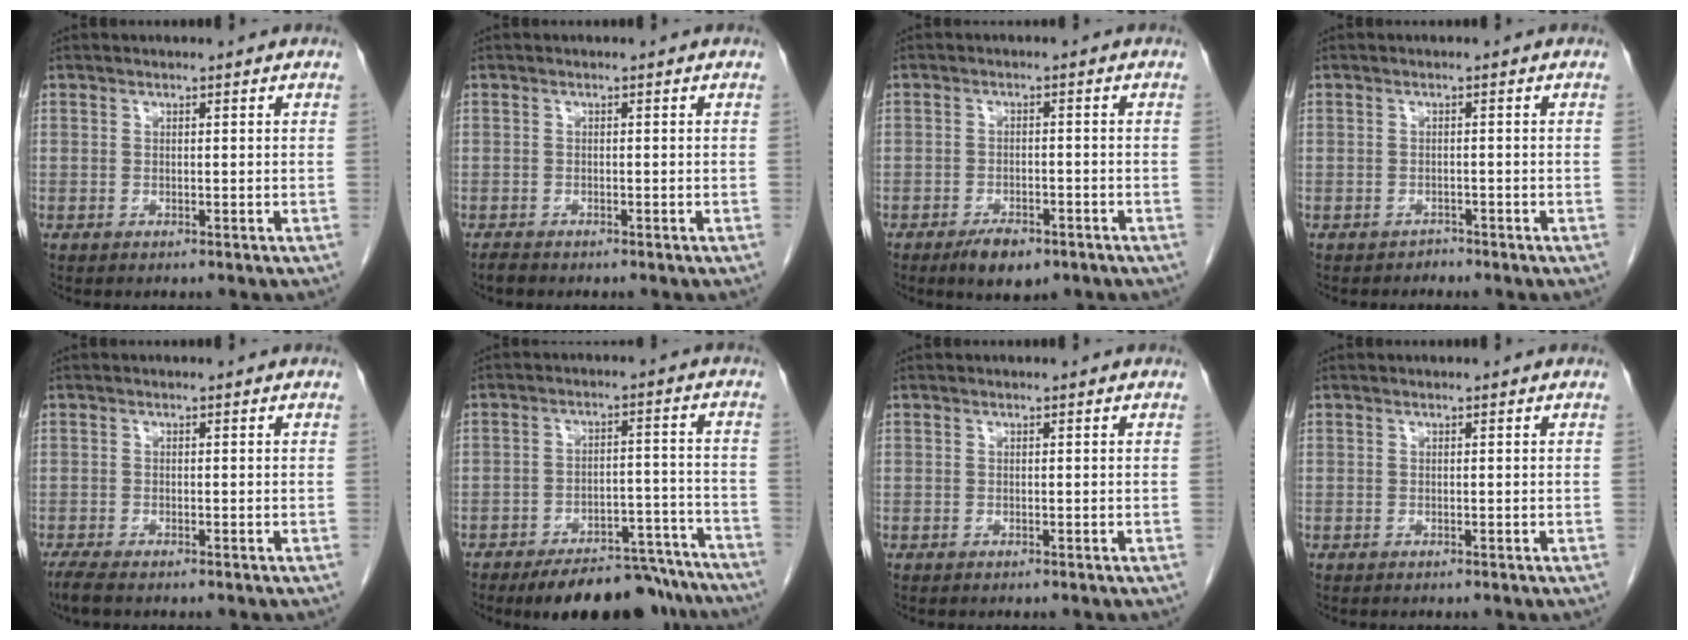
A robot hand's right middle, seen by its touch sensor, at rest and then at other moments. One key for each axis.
{"total": 1.1, "fx": -1.0, "fy": 0.3, "fz": 0.3, "tx": -0.016, "ty": -0.003, "tz": -0.017}
{"total": 5.0, "fx": -3.3, "fy": 2.0, "fz": 3.1, "tx": -0.053, "ty": -0.002, "tz": -0.048}
{"total": 1.0, "fx": -0.9, "fy": 0.4, "fz": -0.3, "tx": 0.002, "ty": -0.001, "tz": -0.017}
{"total": 2.5, "fx": -2.0, "fy": 0.4, "fz": 1.5, "tx": -0.035, "ty": -0.010, "tz": -0.033}
{"total": 16.3, "fx": -14.4, "fy": 5.0, "fz": 5.9, "tx": -0.044, "ty": 0.021, "tz": -0.196}
{"total": 0.0}
{"total": 0.0}